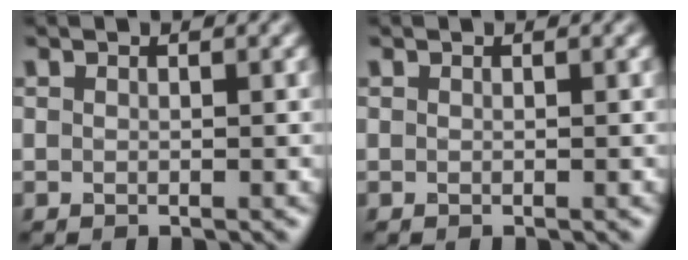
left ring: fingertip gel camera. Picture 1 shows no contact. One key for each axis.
{"total": 0.0}